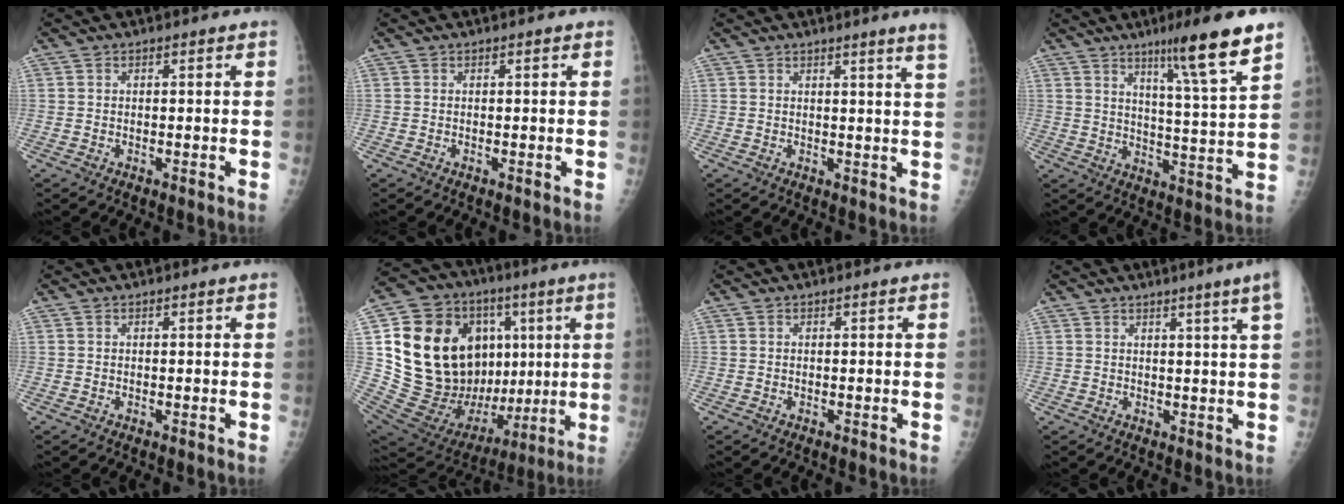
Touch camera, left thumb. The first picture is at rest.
{"total": 0.0}
{"total": 4.8, "force": [3.5, -0.9, 3.1], "torque": [-0.041, -0.020, 0.034]}
{"total": 13.9, "force": [8.7, 0.4, 10.8], "torque": [-0.162, -0.050, 0.134]}
{"total": 0.0}
{"total": 32.1, "force": [4.7, 20.0, 24.7], "torque": [-0.406, 0.011, 0.094]}
{"total": 0.0}
{"total": 5.4, "force": [3.2, -1.0, 4.2], "torque": [-0.059, -0.014, 0.040]}